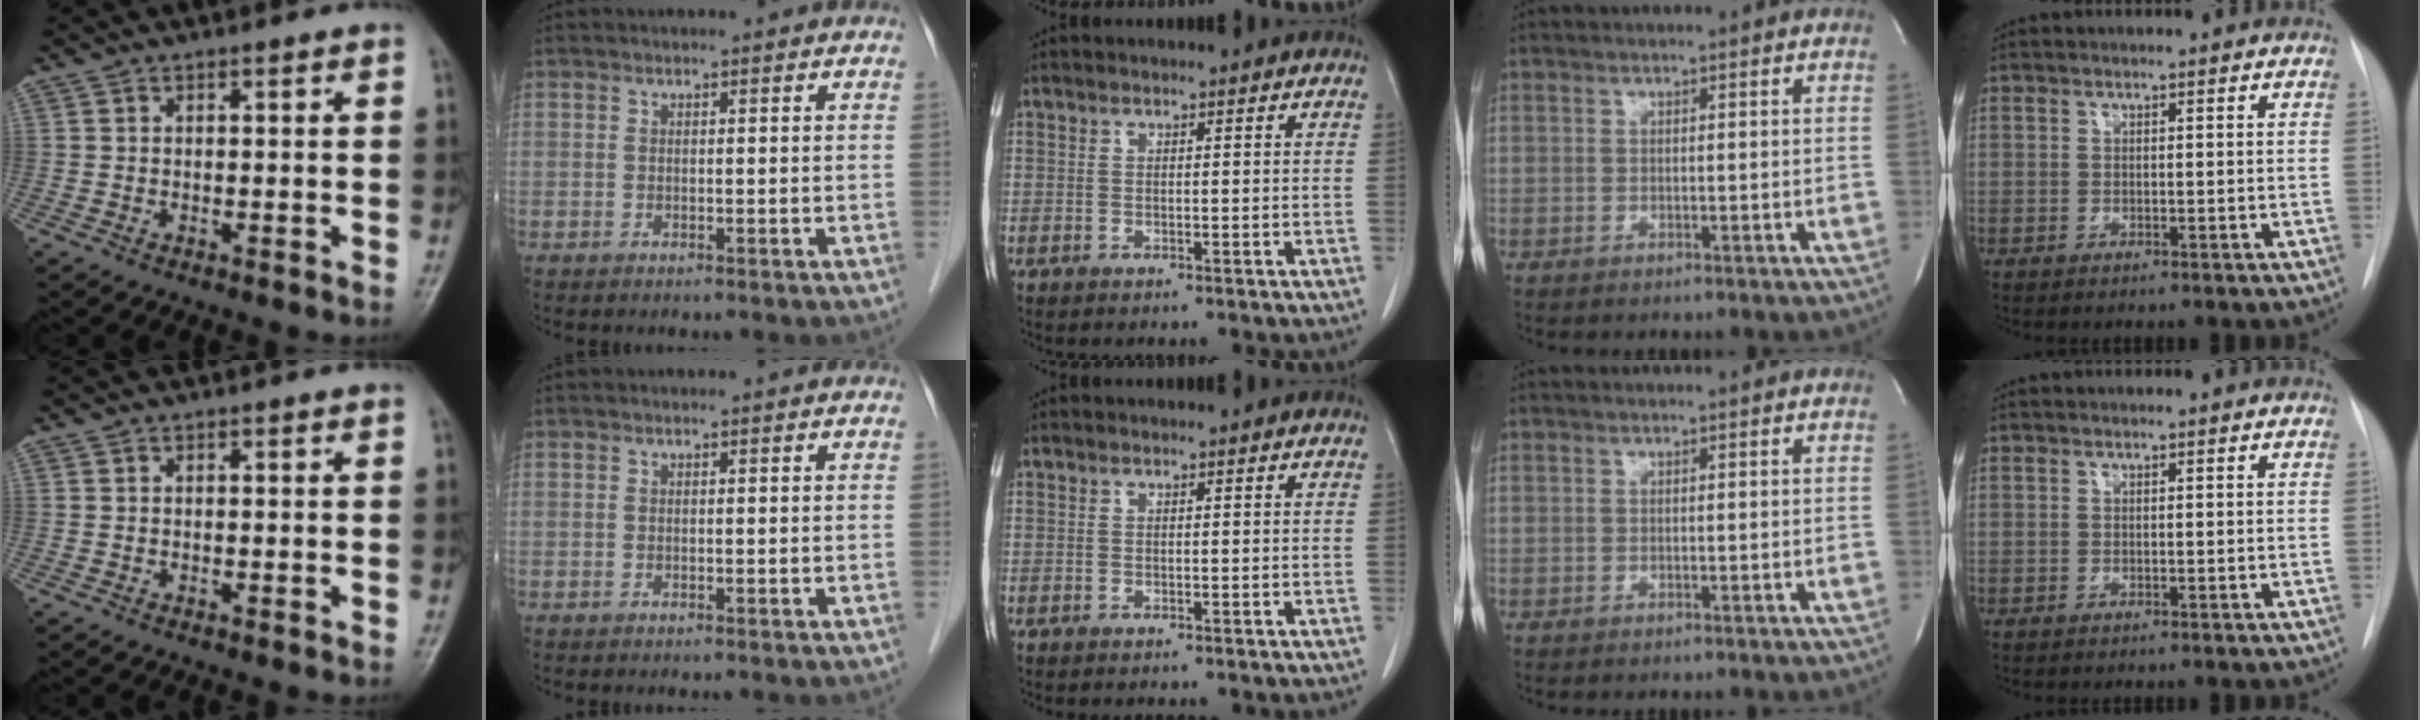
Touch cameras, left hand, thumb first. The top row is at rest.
{}